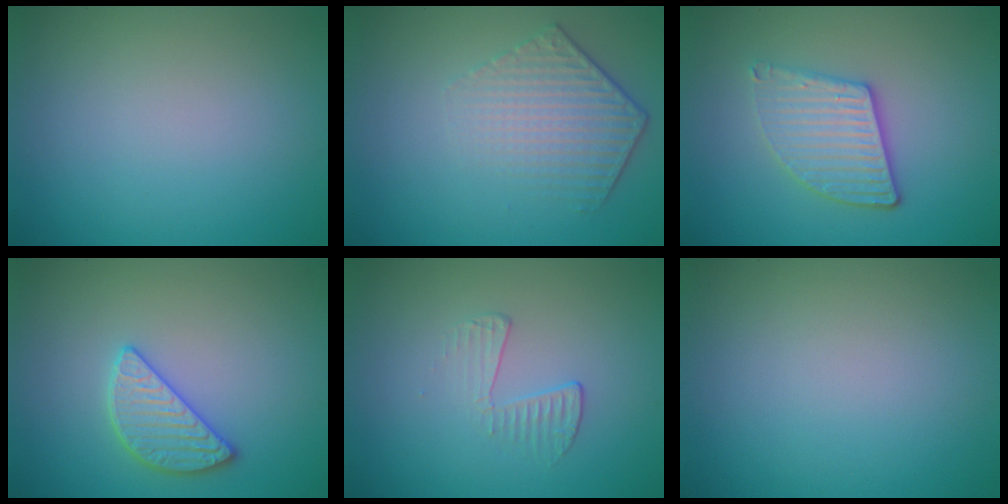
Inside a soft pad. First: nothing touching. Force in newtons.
{"total": 4.3, "press": 3.1, "slide": 3.1}
{"total": 3.7, "press": 3.2, "slide": 2.0}
{"total": 2.8, "press": 2.8, "slide": 0.3}
{"total": 1.8, "press": 0.5, "slide": 1.7}
{"total": 0.0}